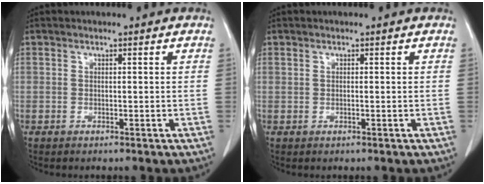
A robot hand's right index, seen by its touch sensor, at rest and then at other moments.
{"total": 0.0}